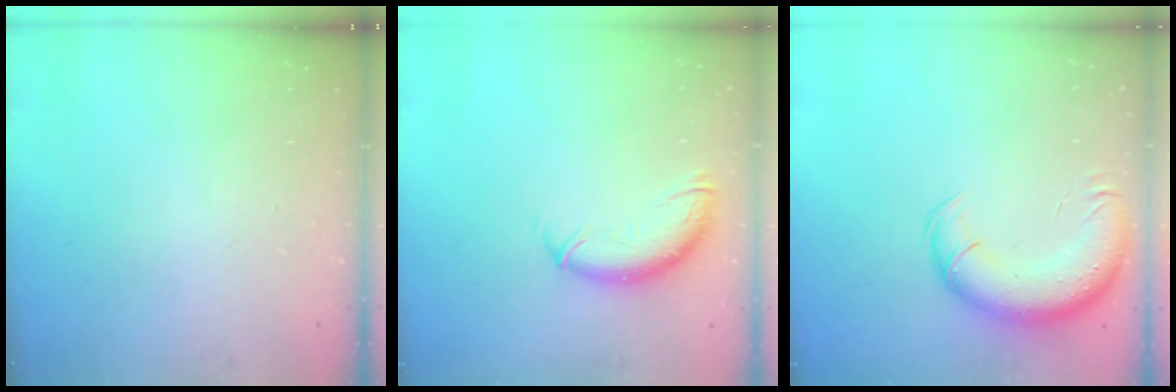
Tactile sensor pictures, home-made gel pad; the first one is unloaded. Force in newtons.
{"total": 10.4, "press": 10.3, "slide": 0.9}
{"total": 13.8, "press": 13.2, "slide": 4.1}